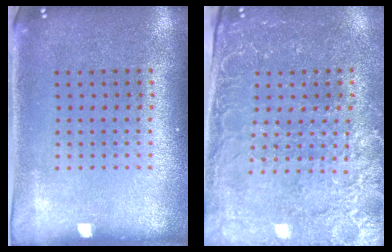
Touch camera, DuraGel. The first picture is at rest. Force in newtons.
{"total": 2.9, "press": 2.8, "slide": 0.8}